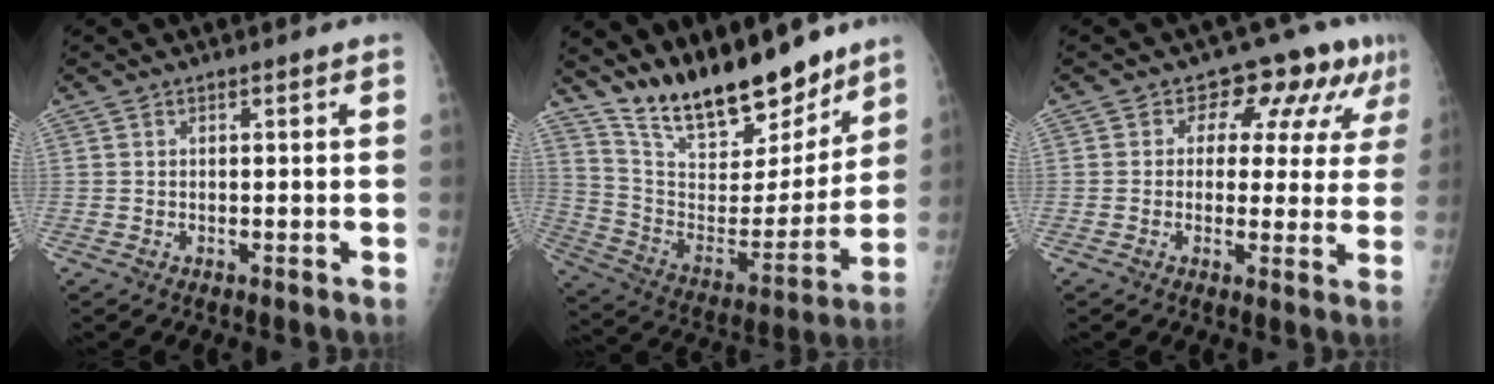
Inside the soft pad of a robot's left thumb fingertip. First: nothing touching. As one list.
[{"total": 21.9, "force": [17.7, 7.8, 10.4], "torque": [-0.134, -0.094, 0.306]}, {"total": 9.5, "force": [4.9, 5.8, 5.7], "torque": [-0.027, -0.011, 0.048]}]